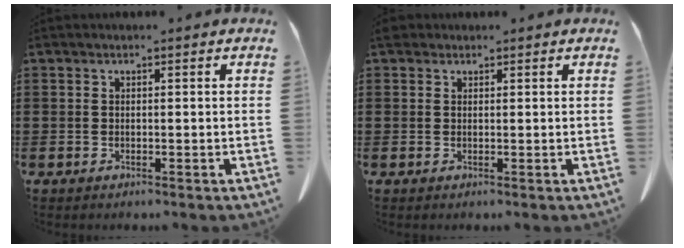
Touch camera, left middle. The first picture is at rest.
{"total": 1.5, "force": [1.1, 0.9, 0.5], "torque": [-0.016, 0.006, 0.020]}